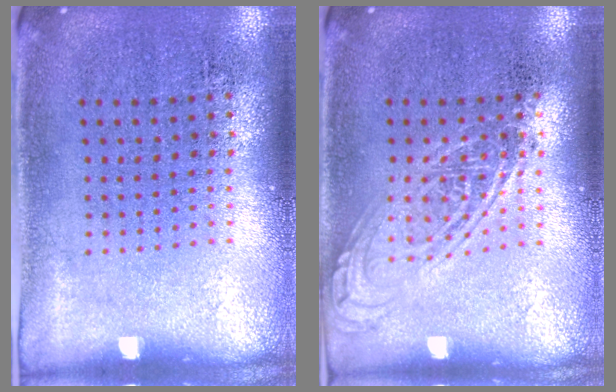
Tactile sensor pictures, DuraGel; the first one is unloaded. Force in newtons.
{"total": 2.4, "press": 2.3, "slide": 0.3}